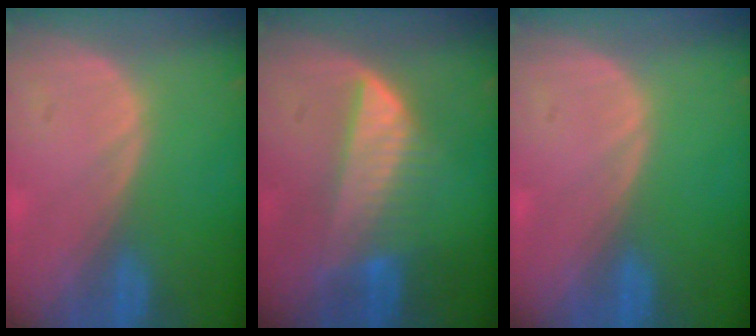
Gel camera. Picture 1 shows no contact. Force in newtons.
{"total": 6.7, "press": 6.5, "slide": 1.6}
{"total": 0.0}